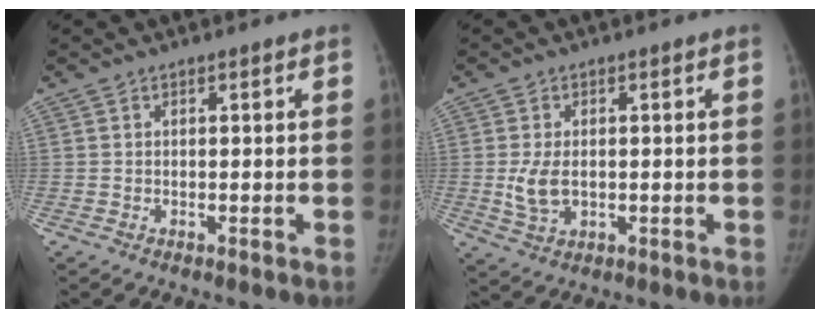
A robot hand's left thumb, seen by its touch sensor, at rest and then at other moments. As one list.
[{"total": 5.4, "force": [-0.2, 3.5, 4.2], "torque": [-0.079, -0.004, 0.003]}]